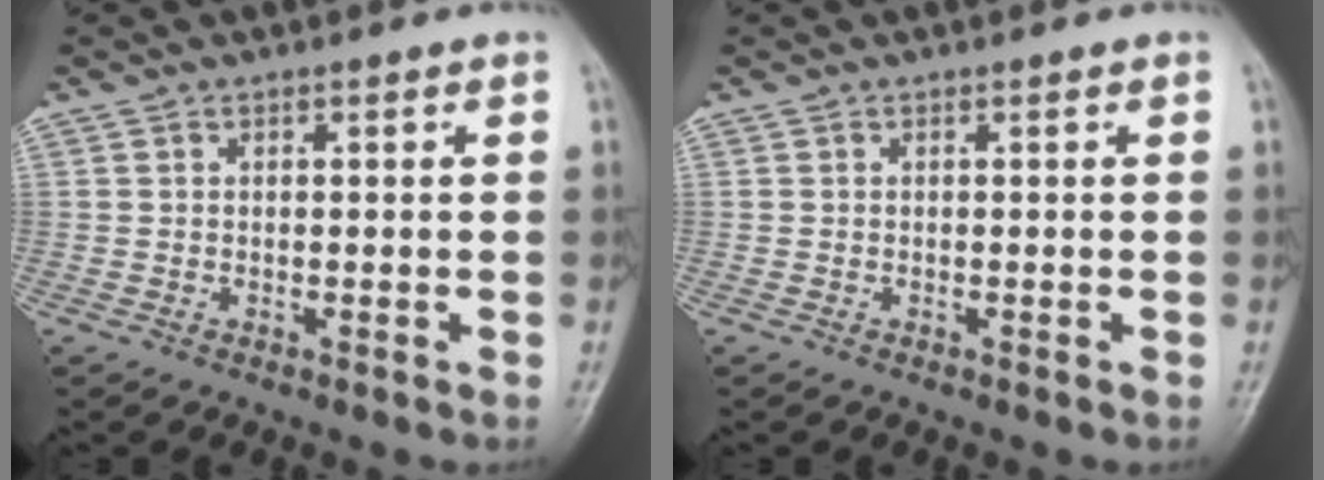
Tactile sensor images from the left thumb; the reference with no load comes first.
{"total": 0.0}